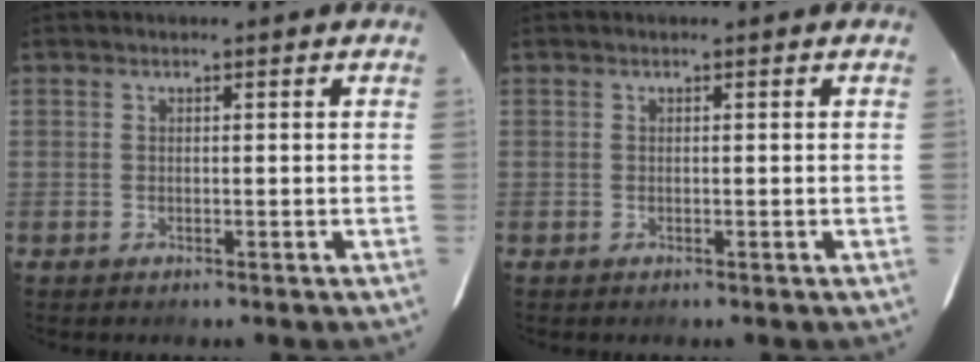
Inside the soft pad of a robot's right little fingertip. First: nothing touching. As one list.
[{"total": 0.0}]